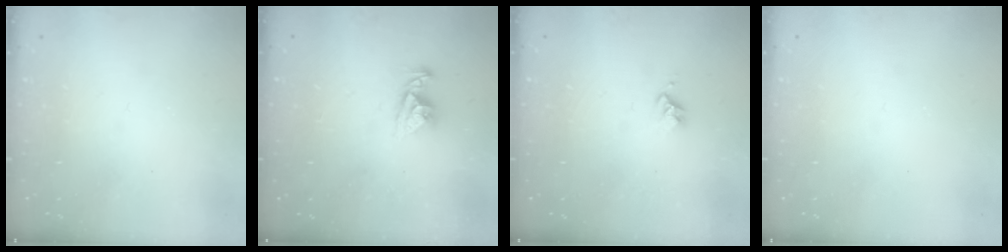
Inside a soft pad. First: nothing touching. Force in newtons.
{"total": 7.6, "press": 7.6, "slide": 0.6}
{"total": 2.7, "press": 2.6, "slide": 0.4}
{"total": 0.0}